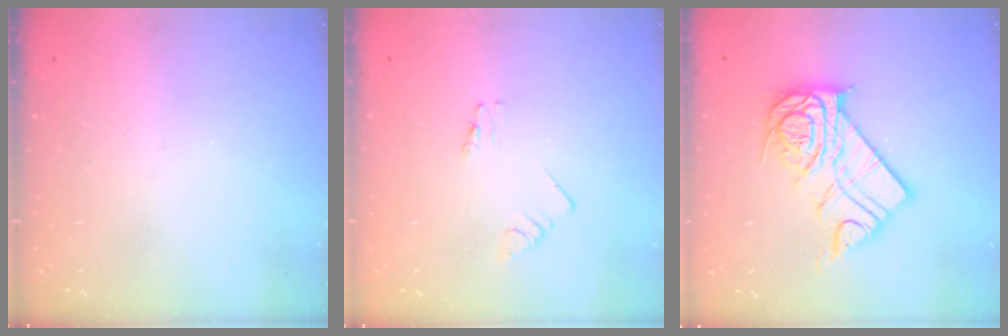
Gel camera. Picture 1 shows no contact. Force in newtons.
{"total": 0.0}
{"total": 16.1, "press": 16.1, "slide": 1.4}